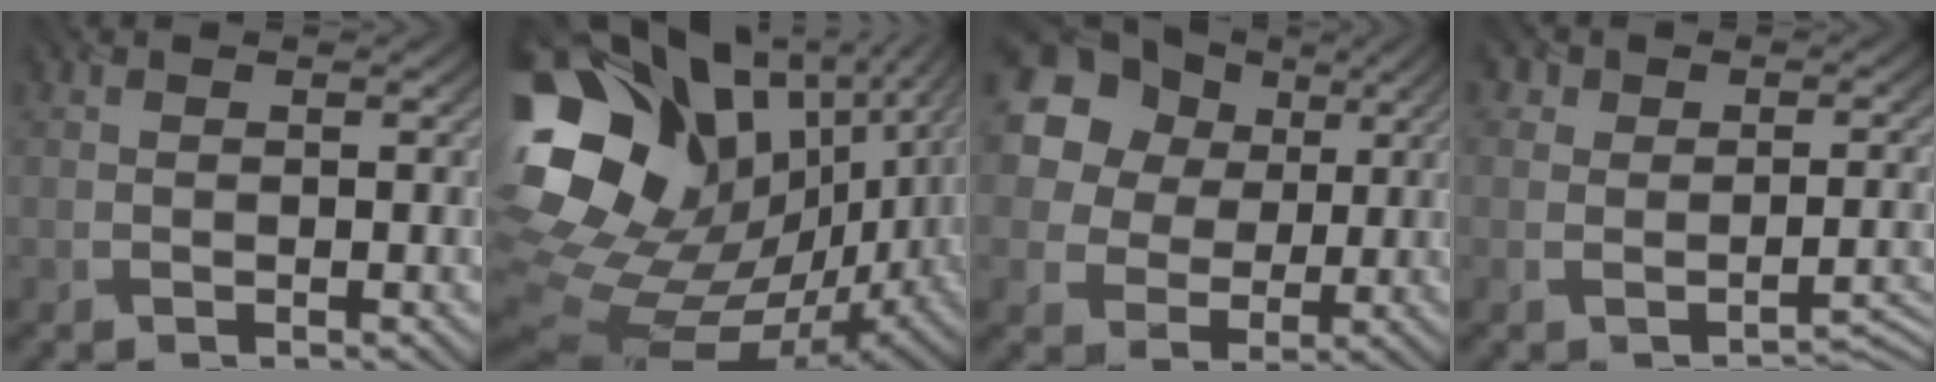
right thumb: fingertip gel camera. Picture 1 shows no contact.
{"total": 21.1, "force": [3.7, 15.3, 14.0], "torque": [-0.320, -0.007, 0.088]}
{"total": 21.1, "force": [8.9, 17.1, 8.5], "torque": [-0.247, 0.030, 0.161]}
{"total": 2.3, "force": [-0.4, 2.0, 1.2], "torque": [-0.007, -0.001, -0.012]}